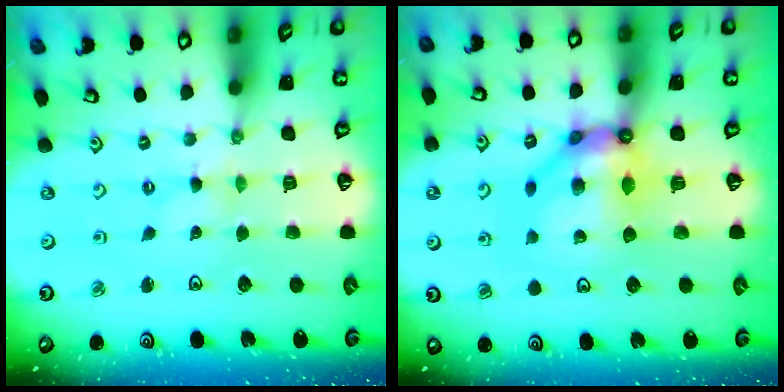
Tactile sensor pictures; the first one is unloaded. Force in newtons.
{"total": 11.6, "press": 11.6, "slide": 0.7}